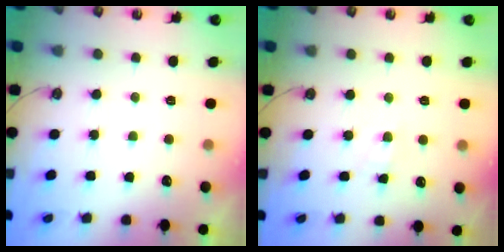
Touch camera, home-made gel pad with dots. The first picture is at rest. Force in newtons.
{"total": 5.8, "press": 5.8, "slide": 0.7}